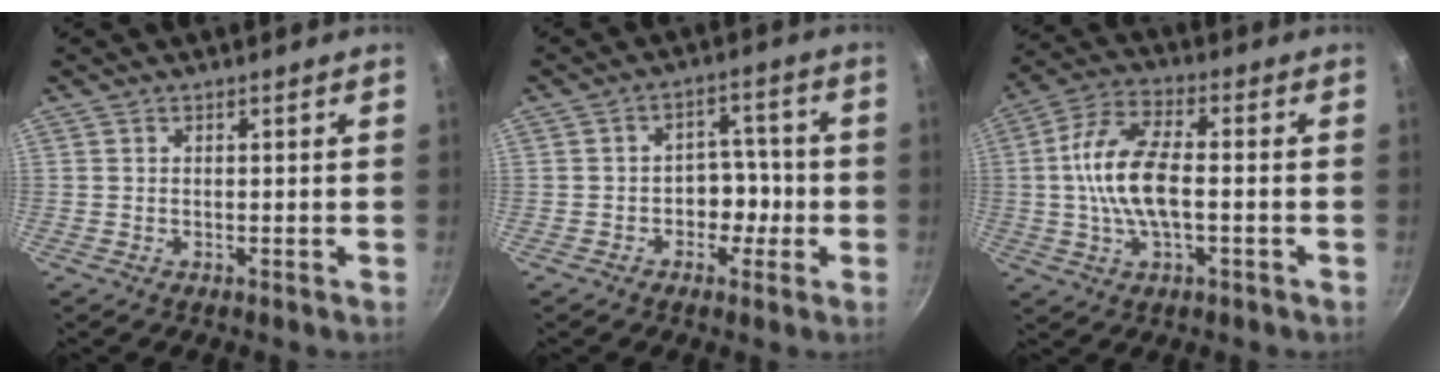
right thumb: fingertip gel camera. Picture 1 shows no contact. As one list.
[{"total": 6.1, "force": [-1.8, 4.8, 3.2], "torque": [0.006, 0.030, -0.029]}, {"total": 12.7, "force": [-1.0, 5.9, 11.2], "torque": [-0.213, 0.028, -0.032]}]